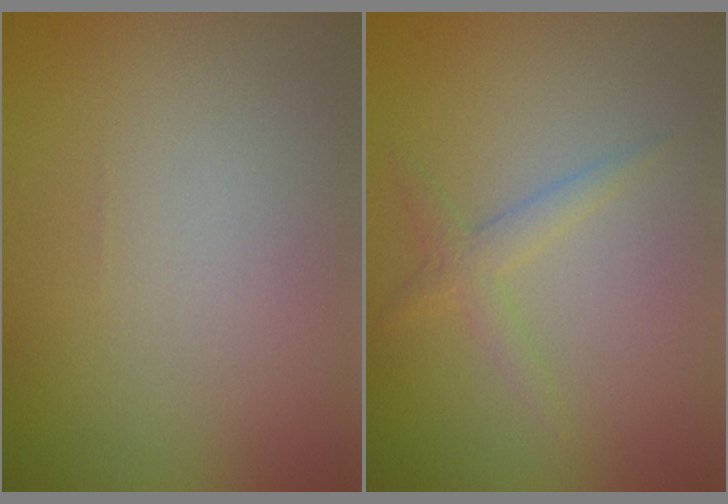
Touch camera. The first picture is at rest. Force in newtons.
{"total": 1.7, "press": 1.7, "slide": 0.1}